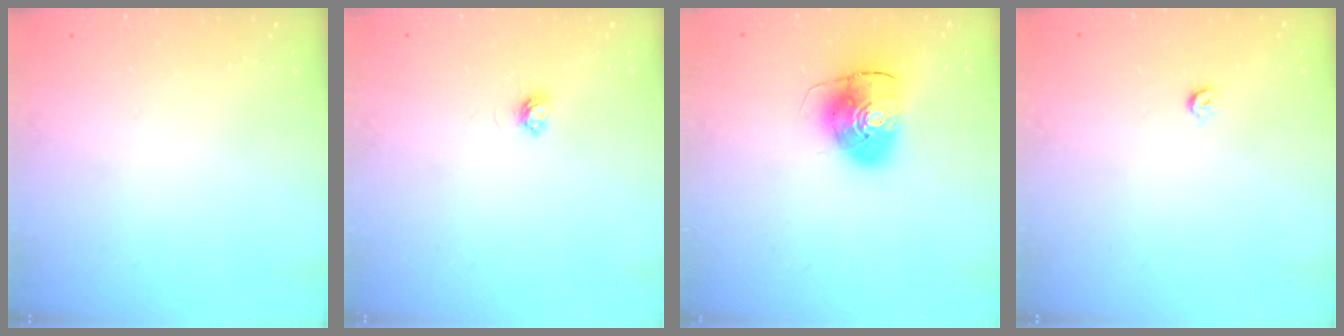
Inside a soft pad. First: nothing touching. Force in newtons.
{"total": 3.5, "press": 3.5, "slide": 0.4}
{"total": 9.9, "press": 9.8, "slide": 1.6}
{"total": 3.6, "press": 3.6, "slide": 0.7}